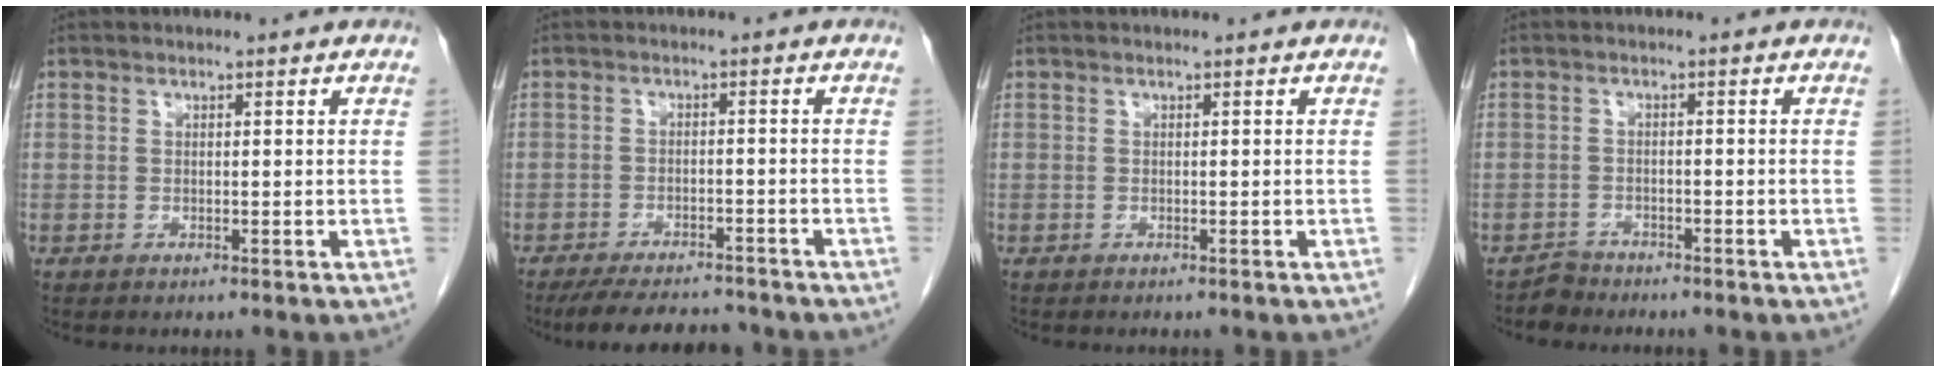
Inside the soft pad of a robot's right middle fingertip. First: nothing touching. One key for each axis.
{"total": 9.7, "fx": -8.8, "fy": 2.3, "fz": 3.5, "tx": -0.051, "ty": -0.003, "tz": -0.127}
{"total": 0.0}
{"total": 1.9, "fx": -1.7, "fy": 0.6, "fz": -0.6, "tx": 0.009, "ty": 0.000, "tz": -0.031}